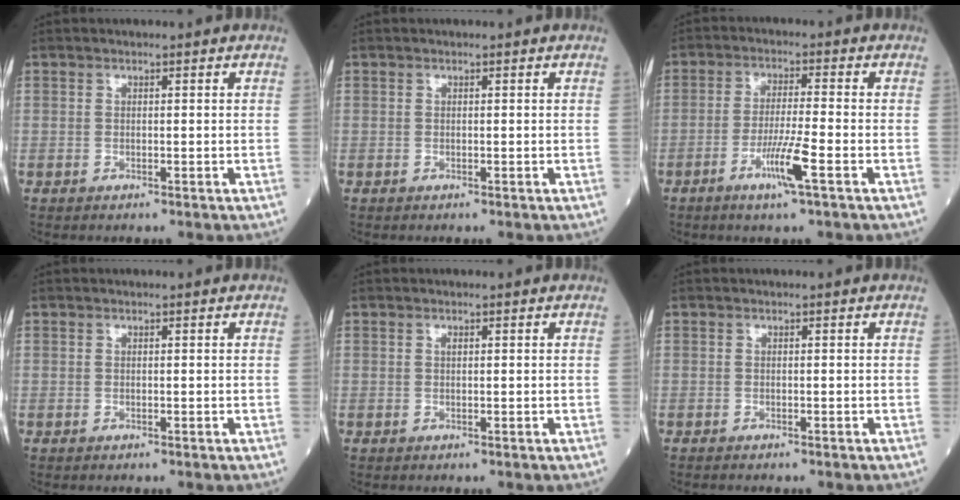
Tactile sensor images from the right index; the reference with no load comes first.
{"total": 0.0}
{"total": 6.3, "force": [-2.9, -0.5, 5.5], "torque": [-0.107, -0.012, -0.056]}
{"total": 0.0}
{"total": 0.9, "force": [0.3, 0.3, 0.8], "torque": [-0.015, 0.001, 0.003]}
{"total": 0.8, "force": [-0.7, 0.1, 0.3], "torque": [-0.005, -0.001, -0.012]}